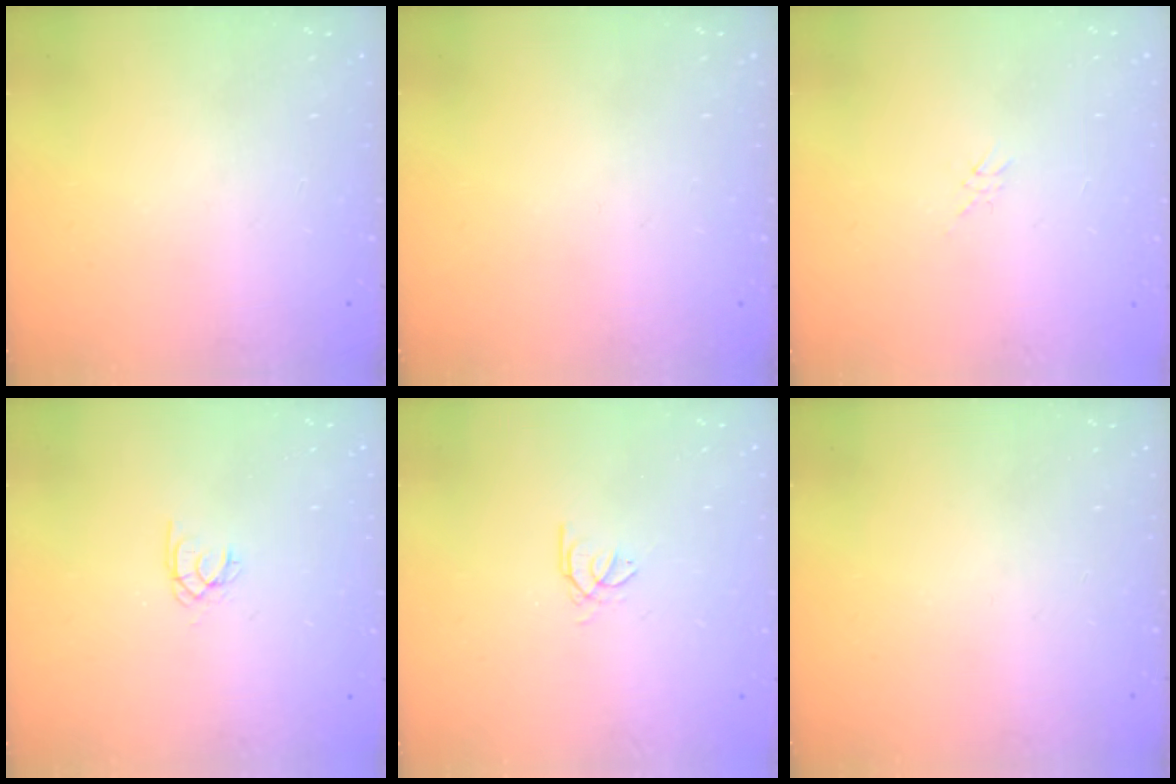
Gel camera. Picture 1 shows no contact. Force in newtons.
{"total": 0.0}
{"total": 3.7, "press": 3.6, "slide": 0.7}
{"total": 1.9, "press": 1.9, "slide": 0.2}
{"total": 0.7, "press": 0.6, "slide": 0.4}
{"total": 0.0}